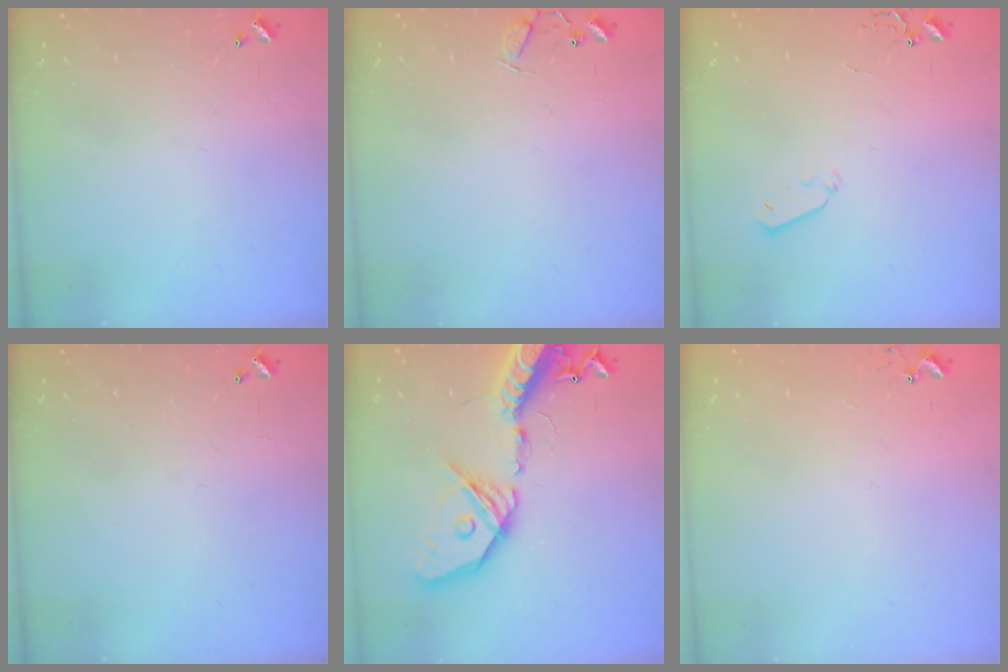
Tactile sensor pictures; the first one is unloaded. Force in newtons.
{"total": 7.7, "press": 7.6, "slide": 0.5}
{"total": 4.0, "press": 3.9, "slide": 0.8}
{"total": 0.0}
{"total": 25.2, "press": 24.7, "slide": 4.9}
{"total": 5.5, "press": 5.4, "slide": 0.4}